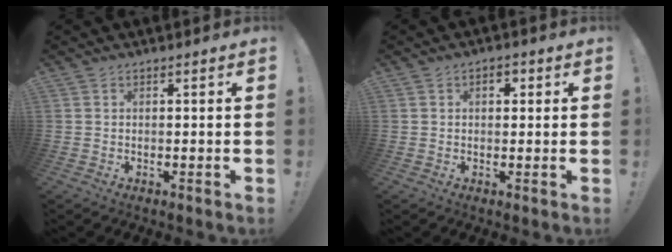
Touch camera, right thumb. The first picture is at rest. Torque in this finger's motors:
{"motor_torque": [0.21, 0.51, 0.29, -0.03, 0.00]}